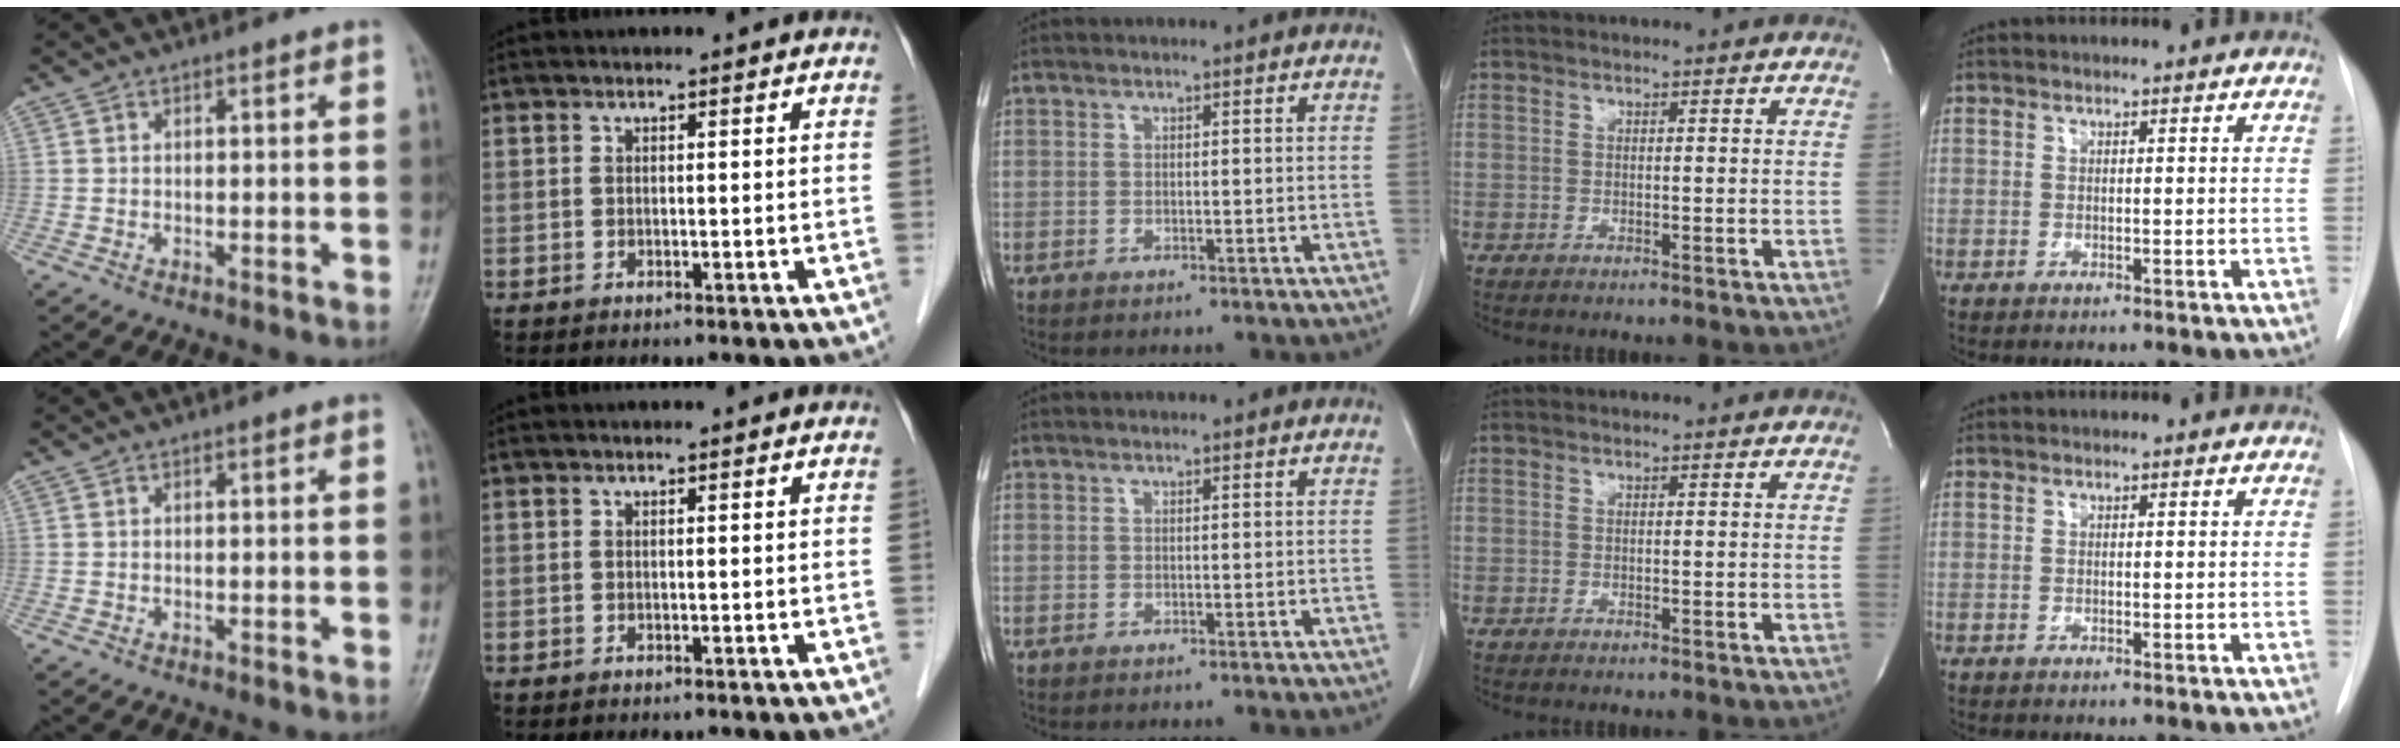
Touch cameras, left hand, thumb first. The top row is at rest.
{}